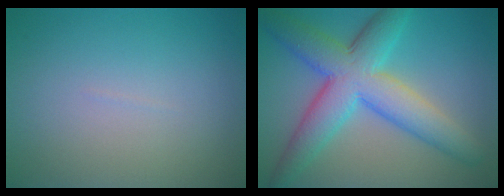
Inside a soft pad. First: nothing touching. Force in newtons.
{"total": 8.7, "press": 8.7, "slide": 0.2}